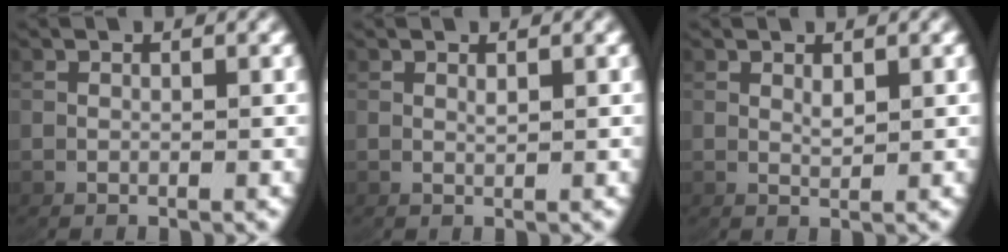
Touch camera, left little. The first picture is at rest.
{"total": 0.6, "force": [0.4, -0.4, 0.2], "torque": [-0.003, -0.005, 0.014]}
{"total": 1.1, "force": [0.8, -0.5, 0.6], "torque": [-0.008, -0.008, 0.022]}